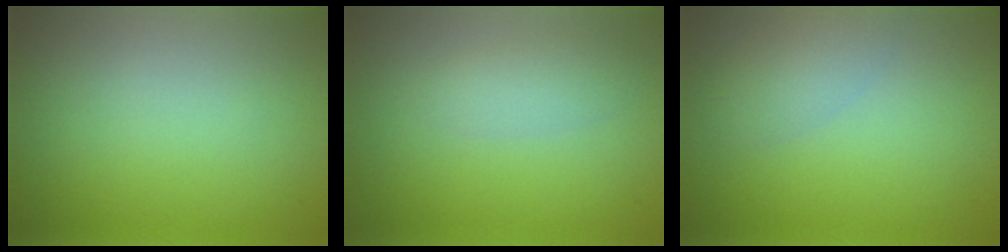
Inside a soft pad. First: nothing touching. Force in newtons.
{"total": 2.0, "press": 2.0, "slide": 0.1}
{"total": 2.7, "press": 2.7, "slide": 0.2}